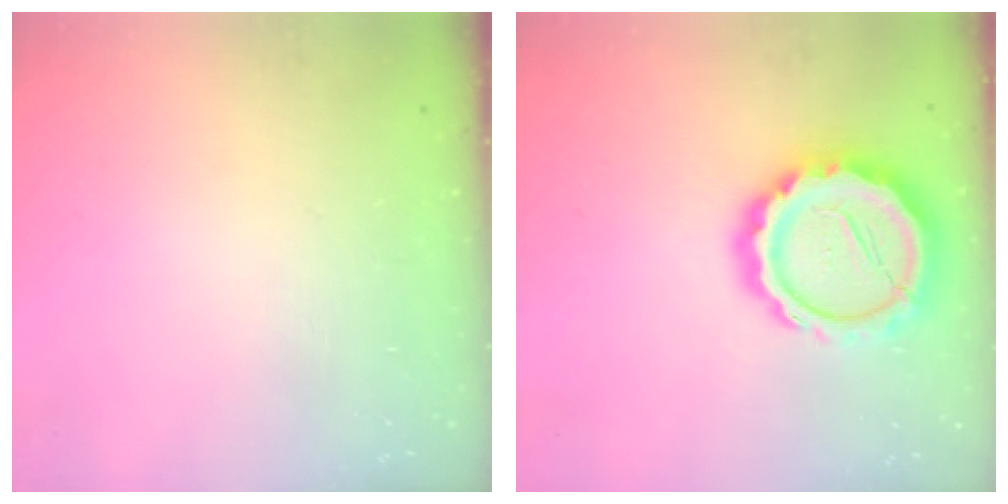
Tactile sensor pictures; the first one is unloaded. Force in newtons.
{"total": 17.6, "press": 17.3, "slide": 3.2}